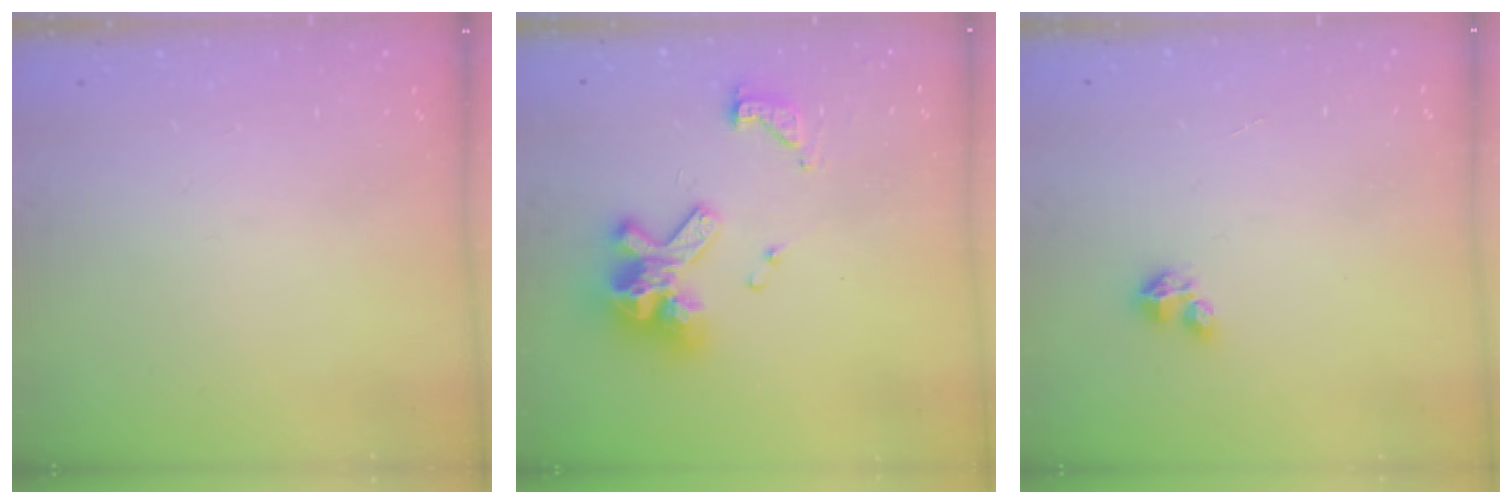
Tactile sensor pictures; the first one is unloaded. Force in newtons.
{"total": 12.9, "press": 12.8, "slide": 1.4}
{"total": 2.7, "press": 2.7, "slide": 0.3}